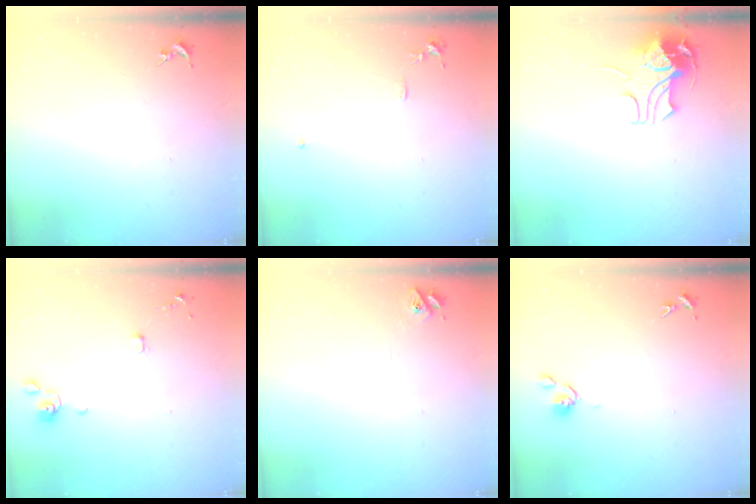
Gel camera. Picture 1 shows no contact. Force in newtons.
{"total": 5.9, "press": 5.8, "slide": 0.8}
{"total": 8.8, "press": 8.7, "slide": 1.0}
{"total": 3.6, "press": 3.5, "slide": 0.8}
{"total": 3.2, "press": 3.2, "slide": 0.4}
{"total": 3.8, "press": 3.7, "slide": 0.8}